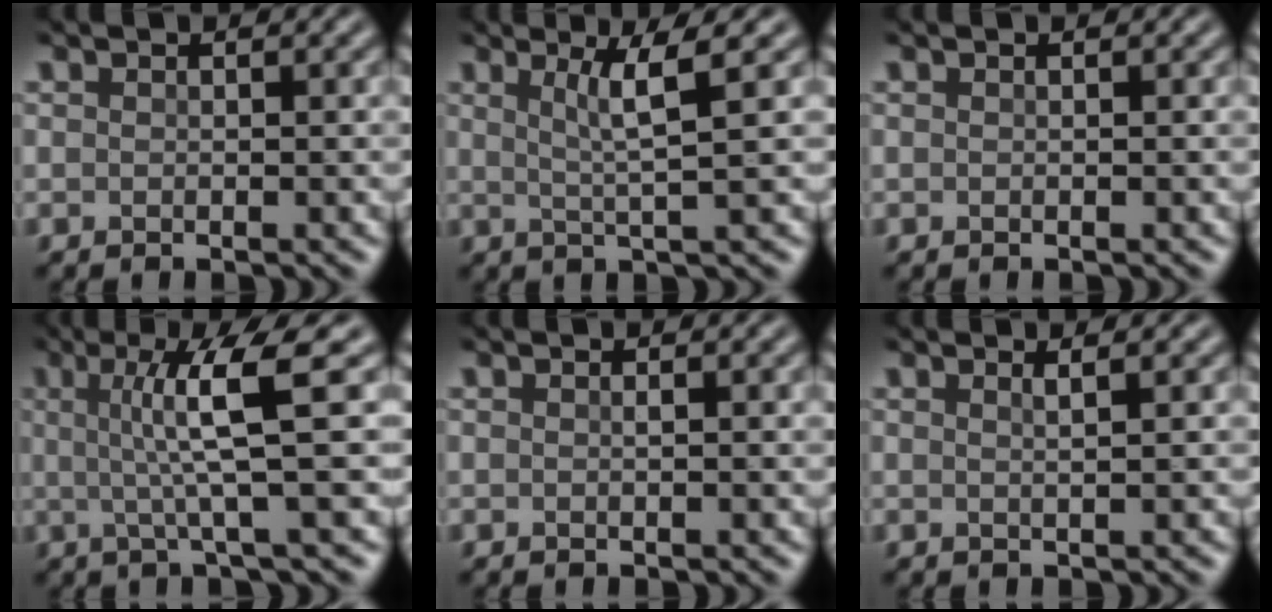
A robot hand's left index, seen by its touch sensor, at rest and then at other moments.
{"total": 3.7, "force": [1.3, 0.4, 3.5], "torque": [-0.057, 0.000, 0.025]}
{"total": 0.0}
{"total": 6.6, "force": [1.0, 0.9, 6.5], "torque": [-0.109, 0.005, 0.017]}
{"total": 0.6, "force": [0.1, 0.1, 0.6], "torque": [-0.006, 0.003, 0.000]}
{"total": 1.4, "force": [0.7, 0.6, 1.1], "torque": [-0.008, 0.004, 0.000]}